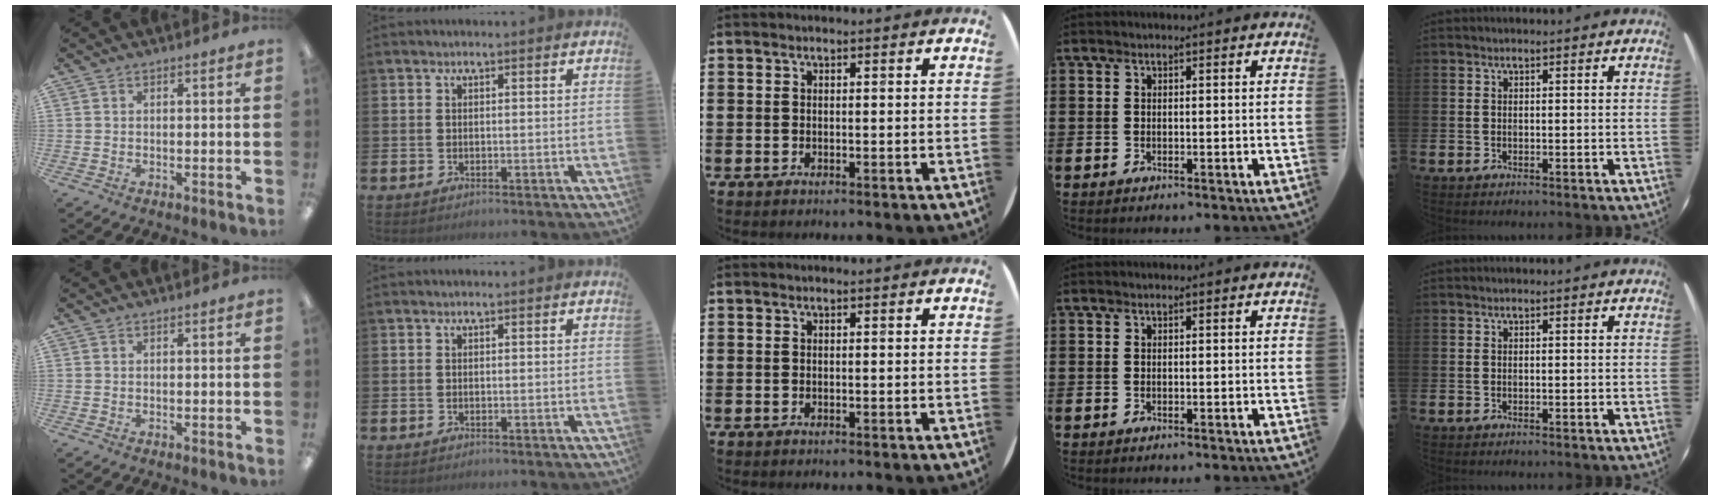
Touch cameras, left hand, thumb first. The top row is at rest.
{}